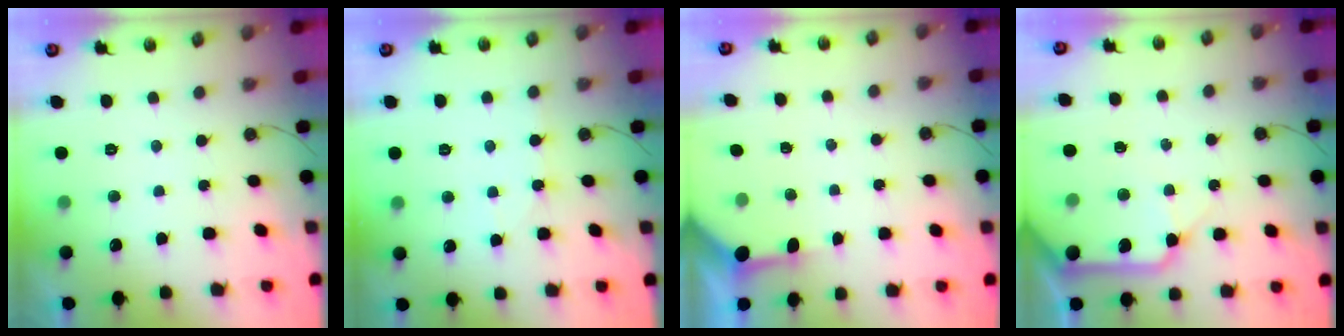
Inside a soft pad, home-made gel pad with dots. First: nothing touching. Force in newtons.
{"total": 2.6, "press": 2.6, "slide": 0.4}
{"total": 3.3, "press": 3.2, "slide": 0.5}
{"total": 13.2, "press": 13.0, "slide": 2.0}